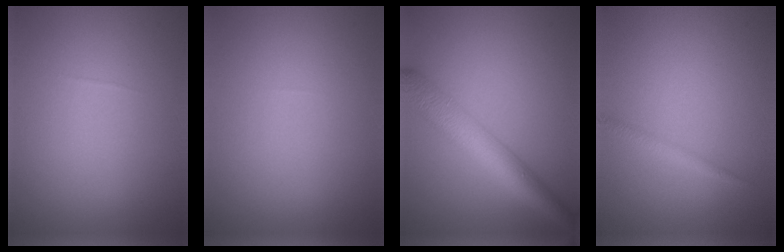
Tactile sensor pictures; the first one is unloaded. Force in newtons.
{"total": 0.0}
{"total": 5.8, "press": 5.8, "slide": 0.2}
{"total": 1.0, "press": 1.0, "slide": 0.1}